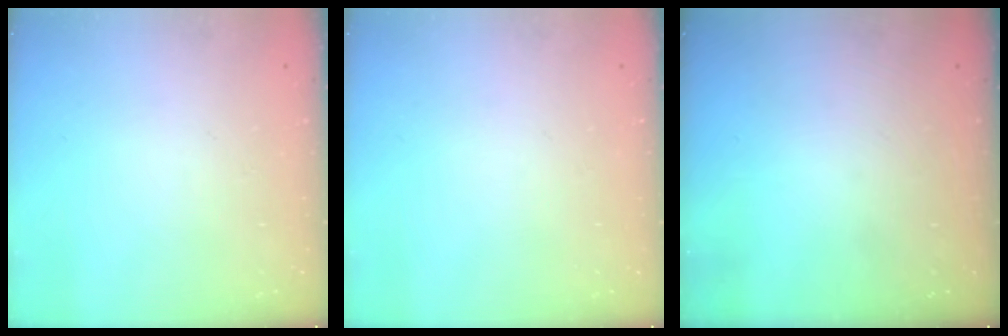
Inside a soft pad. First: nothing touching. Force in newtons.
{"total": 0.0}
{"total": 0.0}